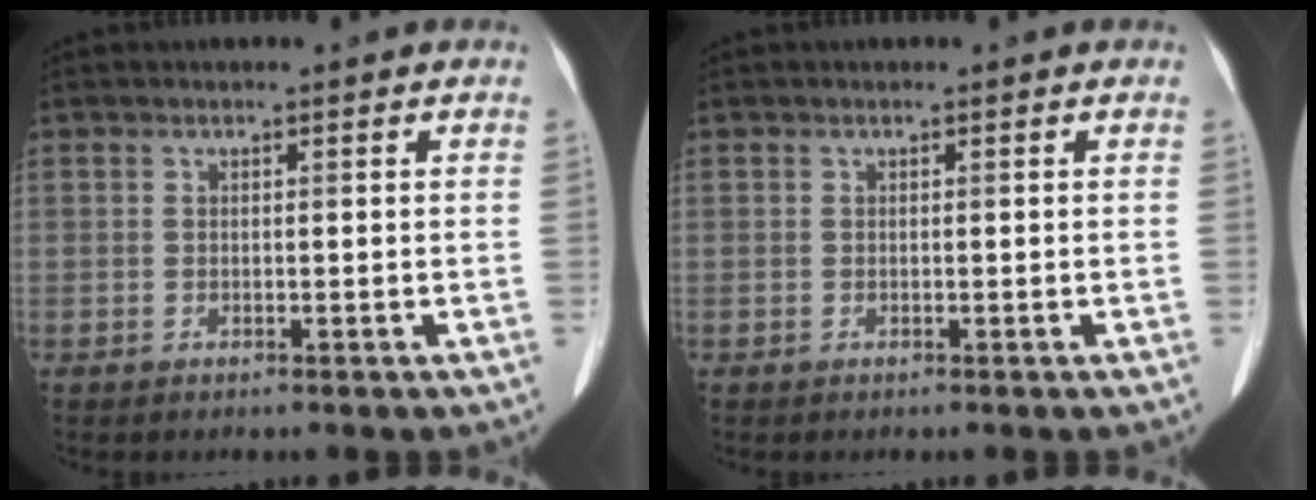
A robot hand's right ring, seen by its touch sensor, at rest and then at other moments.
{"total": 0.0}